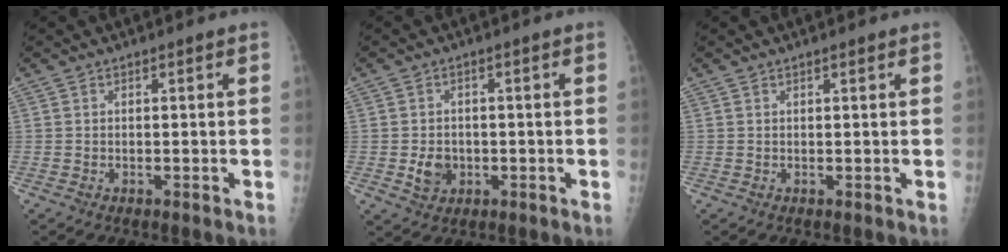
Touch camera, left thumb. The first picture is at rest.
{"total": 4.1, "force": [-0.8, 3.4, 2.2], "torque": [-0.024, 0.003, -0.007]}
{"total": 0.6, "force": [0.5, 0.0, 0.4], "torque": [-0.008, -0.002, 0.008]}